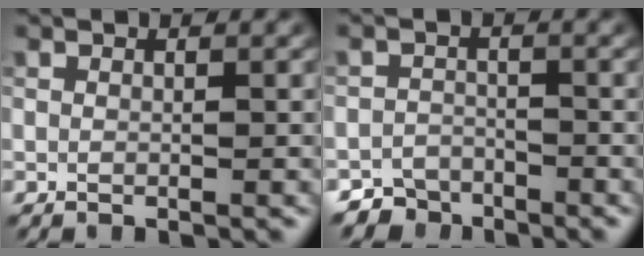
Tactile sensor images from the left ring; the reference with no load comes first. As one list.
[{"total": 3.8, "force": [-3.4, 1.7, 0.0], "torque": [0.016, -0.001, -0.052]}]